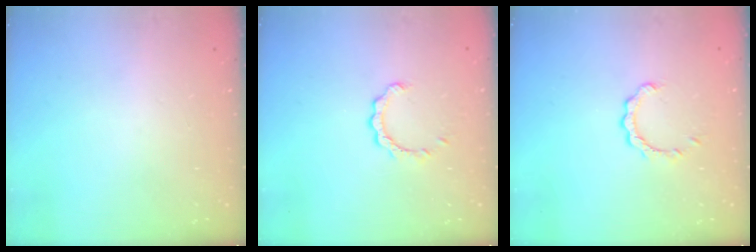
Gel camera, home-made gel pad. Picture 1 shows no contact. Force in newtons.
{"total": 2.3, "press": 2.3, "slide": 0.2}
{"total": 2.7, "press": 2.6, "slide": 0.2}